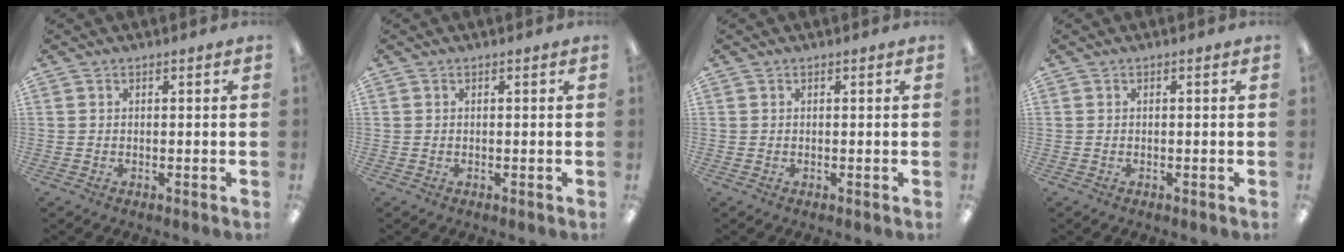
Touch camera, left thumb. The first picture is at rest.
{"total": 0.0}
{"total": 0.0}
{"total": 0.0}